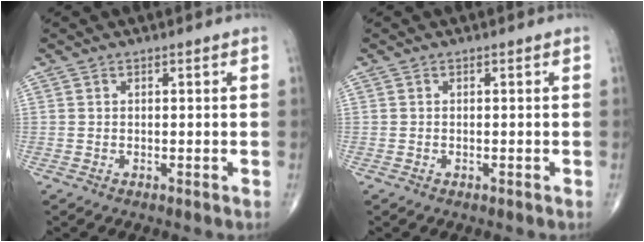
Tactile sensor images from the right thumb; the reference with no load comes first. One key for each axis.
{"total": 0.0}